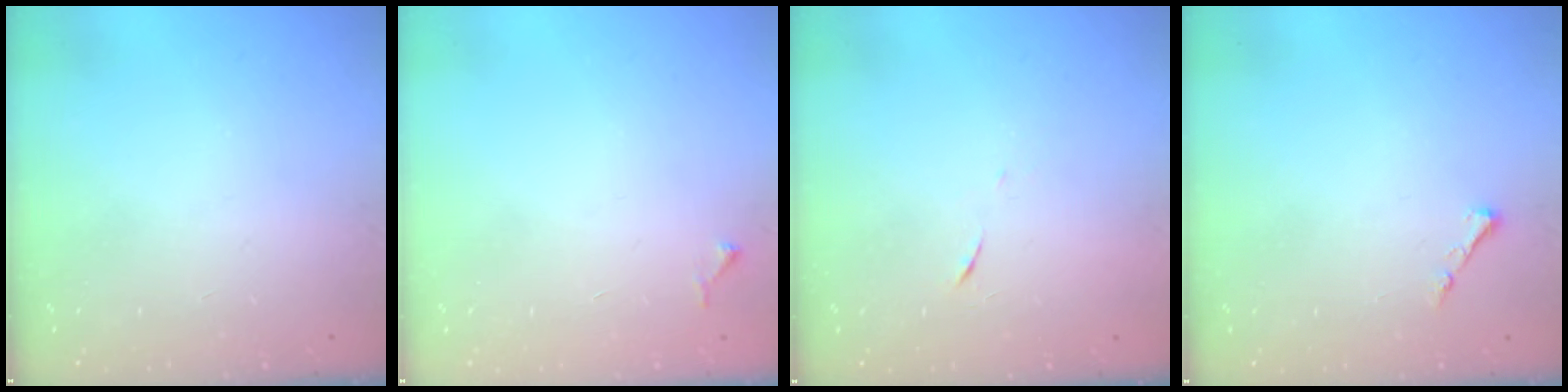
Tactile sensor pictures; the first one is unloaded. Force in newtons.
{"total": 4.2, "press": 4.1, "slide": 0.4}
{"total": 6.2, "press": 6.1, "slide": 0.7}
{"total": 3.3, "press": 3.3, "slide": 0.6}